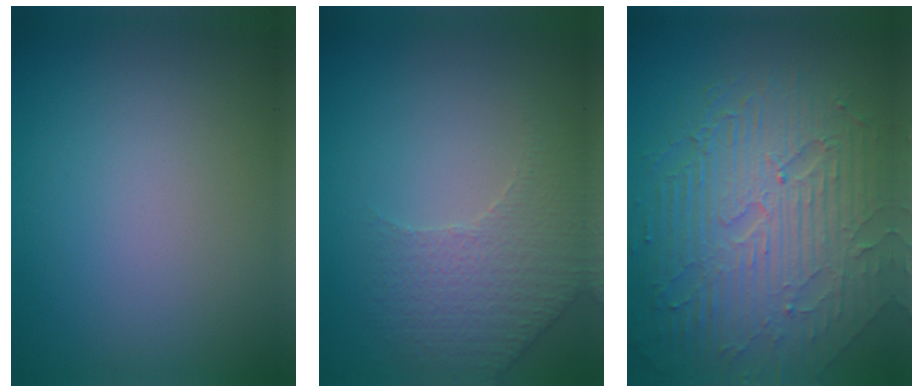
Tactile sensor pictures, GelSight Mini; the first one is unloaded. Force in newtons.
{"total": 2.2, "press": 2.0, "slide": 1.0}
{"total": 9.8, "press": 6.5, "slide": 7.3}